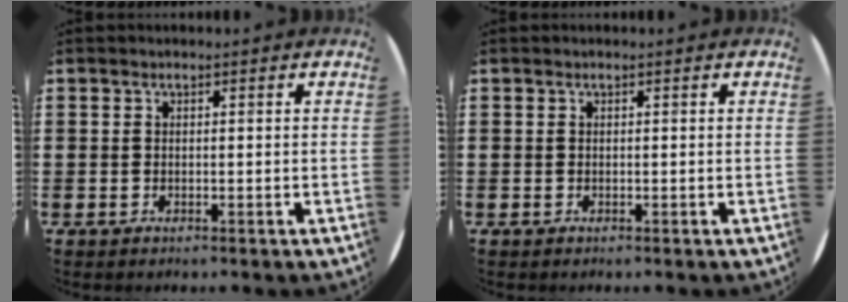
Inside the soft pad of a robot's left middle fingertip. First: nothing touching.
{"total": 0.0}